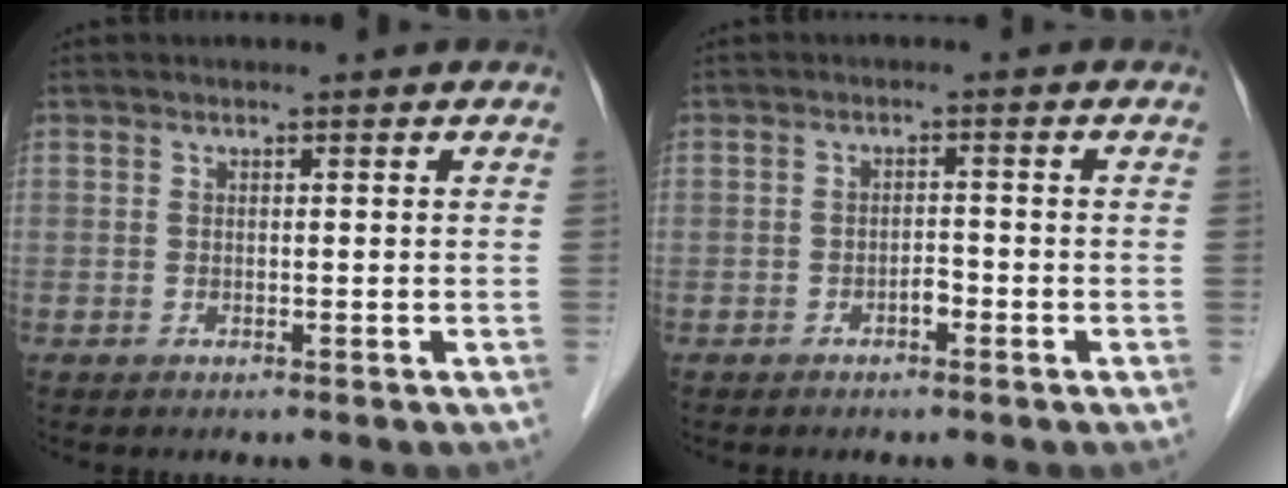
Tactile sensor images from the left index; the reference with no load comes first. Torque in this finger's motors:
{"motor_torque": [0.13, 0.09, -0.01, 0.00]}